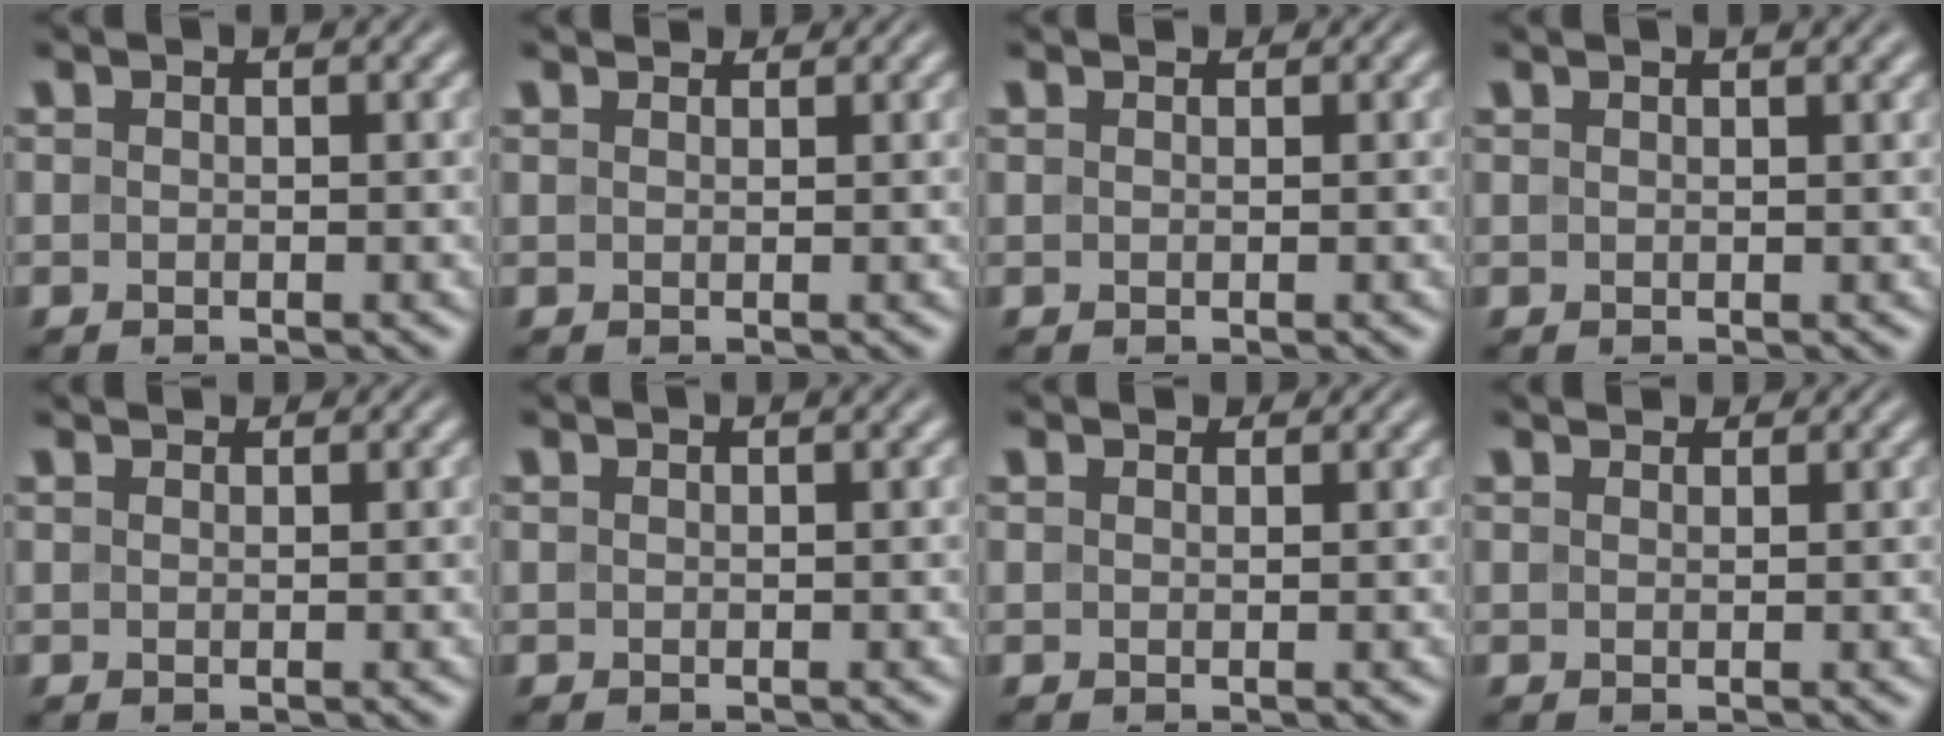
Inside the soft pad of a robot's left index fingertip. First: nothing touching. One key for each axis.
{"total": 1.9, "fx": 1.7, "fy": 0.6, "fz": 0.6, "tx": -0.016, "ty": -0.003, "tz": 0.021}
{"total": 0.8, "fx": 0.7, "fy": 0.3, "fz": 0.2, "tx": -0.007, "ty": -0.003, "tz": 0.004}
{"total": 1.6, "fx": 1.4, "fy": 0.5, "fz": 0.7, "tx": -0.007, "ty": 0.003, "tz": 0.011}
{"total": 1.5, "fx": 1.4, "fy": 0.3, "fz": 0.4, "tx": -0.010, "ty": -0.006, "tz": 0.015}
{"total": 0.7, "fx": 0.6, "fy": 0.2, "fz": 0.3, "tx": -0.001, "ty": 0.002, "tz": 0.005}
{"total": 1.5, "fx": 1.3, "fy": 0.5, "fz": 0.4, "tx": -0.014, "ty": 0.000, "tz": 0.014}
{"total": 2.1, "fx": 1.9, "fy": 0.7, "fz": 0.7, "tx": -0.014, "ty": -0.005, "tz": 0.024}